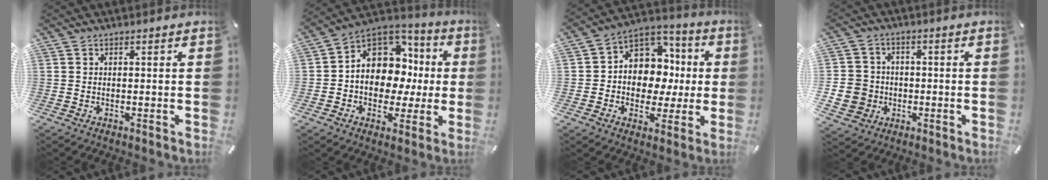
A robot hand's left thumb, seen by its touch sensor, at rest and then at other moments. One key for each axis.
{"total": 13.4, "fx": 1.4, "fy": 11.1, "fz": 7.4, "tx": -0.135, "ty": -0.017, "tz": 0.032}
{"total": 11.8, "fx": 0.4, "fy": 10.7, "fz": 4.8, "tx": -0.074, "ty": -0.010, "tz": 0.020}
{"total": 8.4, "fx": -1.7, "fy": 7.9, "fz": 2.2, "tx": -0.059, "ty": 0.013, "tz": -0.028}